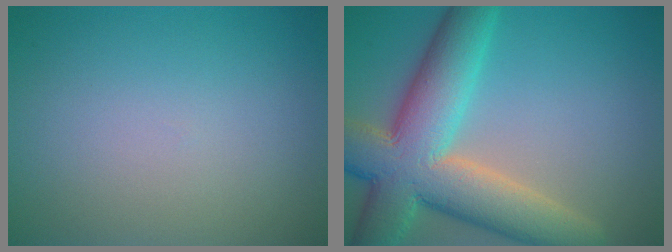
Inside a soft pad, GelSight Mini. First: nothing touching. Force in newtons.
{"total": 11.2, "press": 11.2, "slide": 1.0}